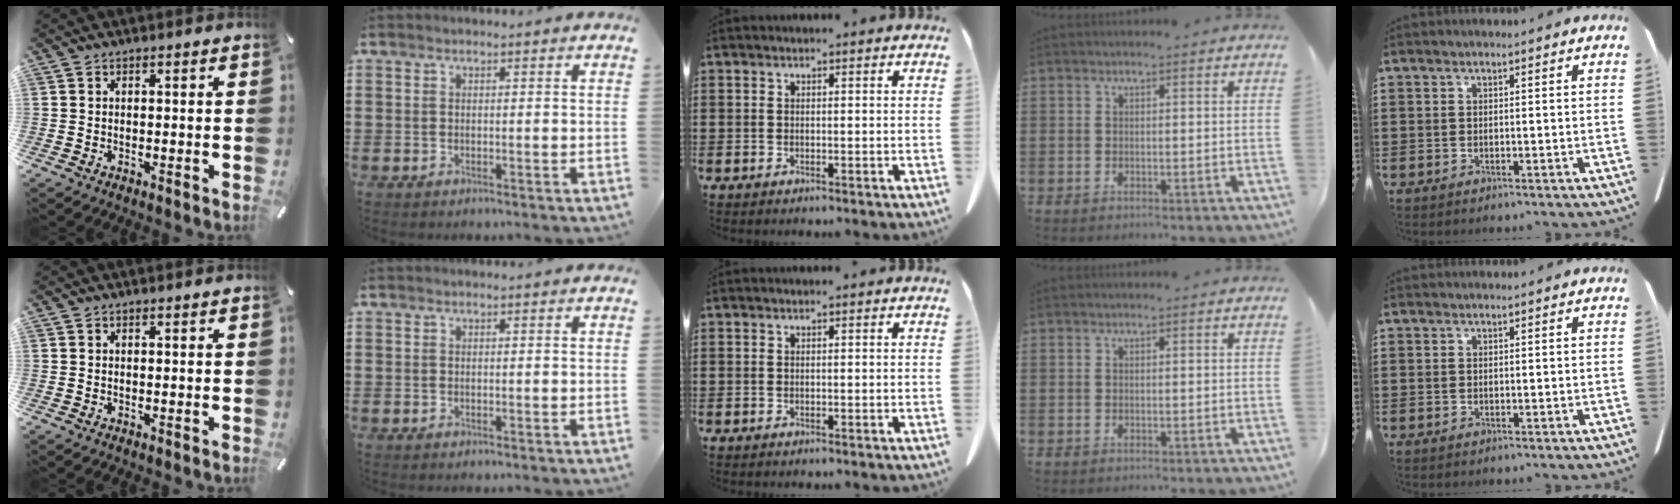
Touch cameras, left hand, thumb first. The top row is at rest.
{}